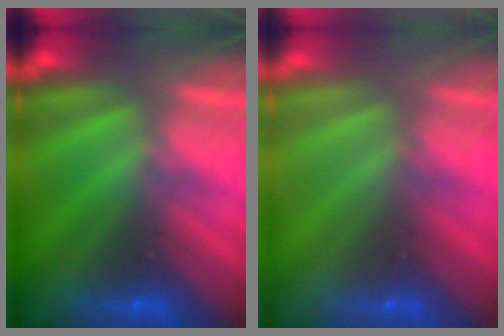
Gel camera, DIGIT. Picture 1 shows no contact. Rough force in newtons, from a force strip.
{"total": 2.9}